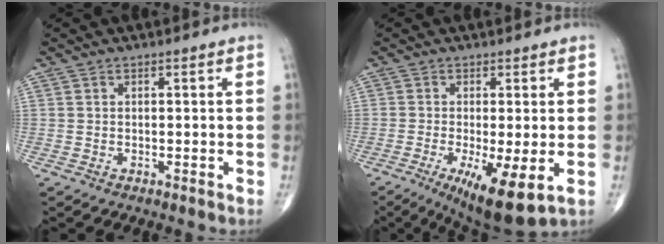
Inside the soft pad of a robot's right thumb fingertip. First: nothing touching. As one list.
[{"total": 10.8, "force": [-3.3, 2.7, 10.0], "torque": [-0.170, -0.024, -0.046]}]